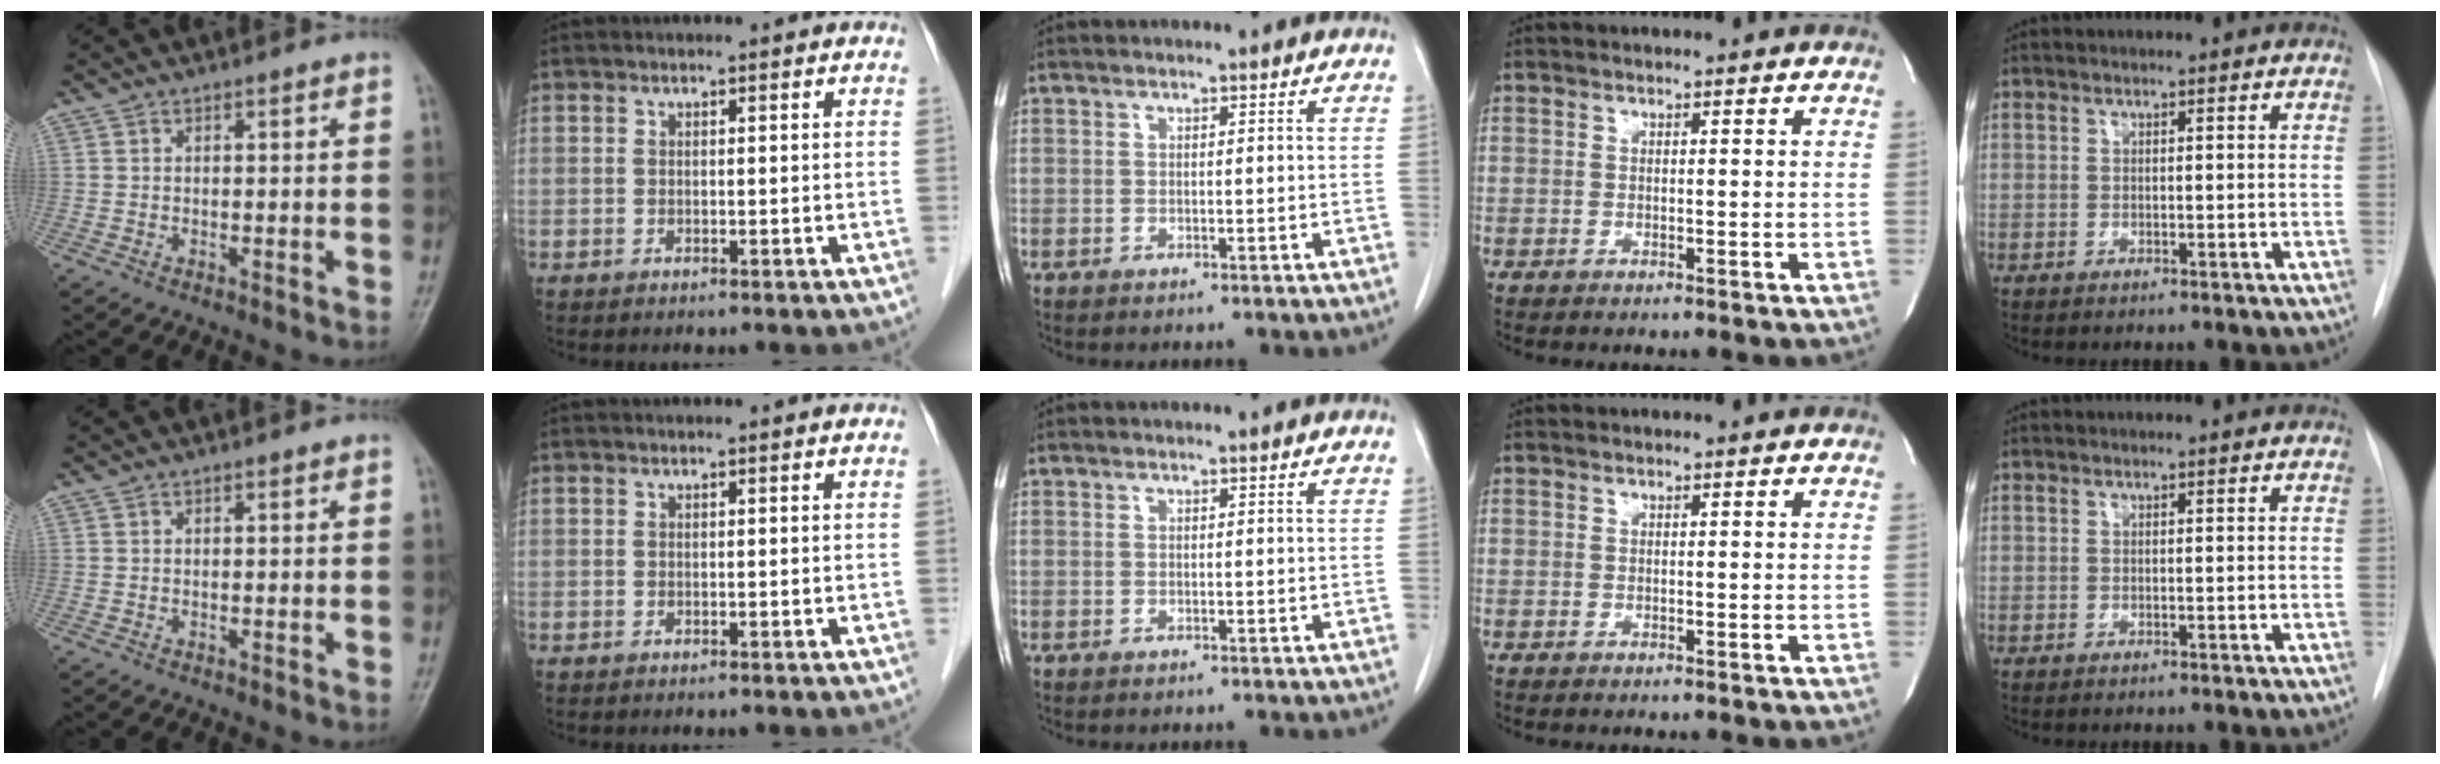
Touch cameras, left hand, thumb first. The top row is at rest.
{}